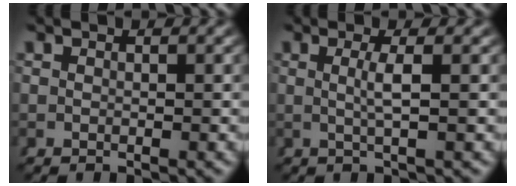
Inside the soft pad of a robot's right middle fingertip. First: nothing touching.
{"total": 1.7, "force": [0.0, -0.4, 1.7], "torque": [-0.034, -0.009, 0.005]}